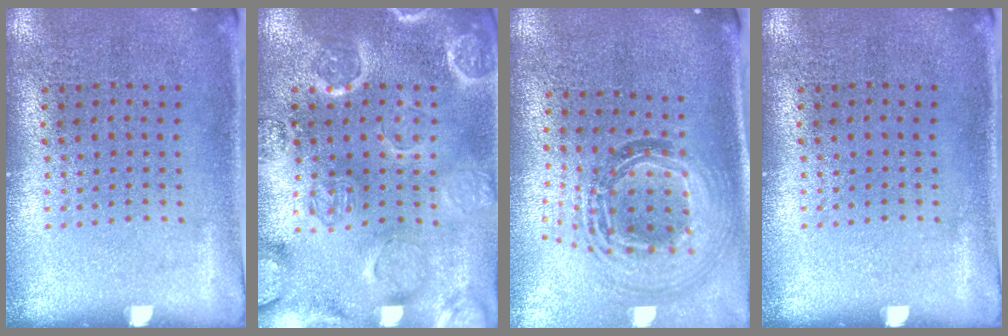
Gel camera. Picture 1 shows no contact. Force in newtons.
{"total": 3.5, "press": 3.4, "slide": 0.9}
{"total": 1.6, "press": 1.4, "slide": 0.8}
{"total": 0.0}